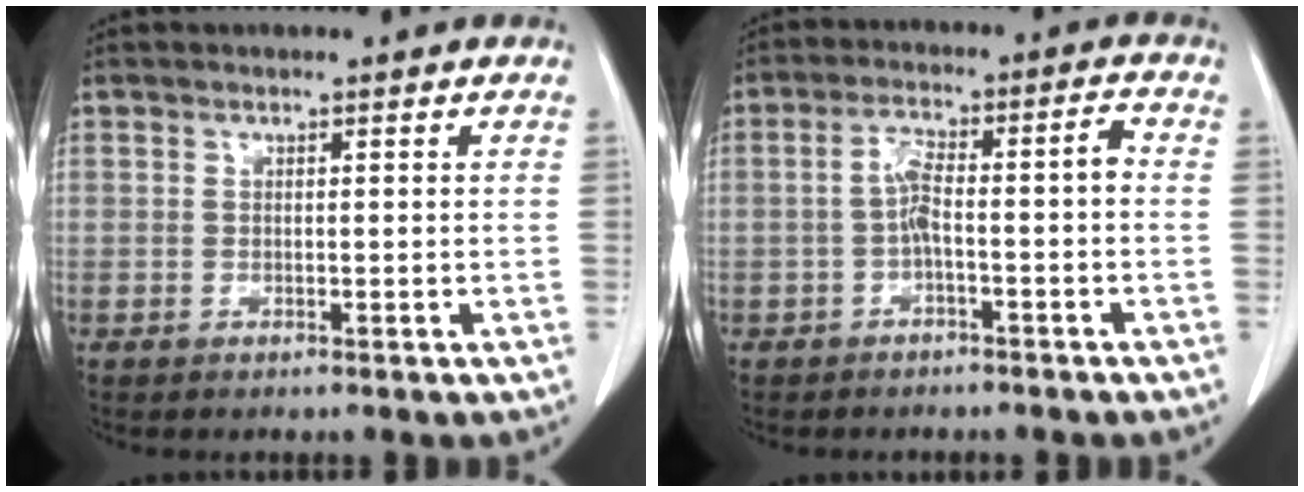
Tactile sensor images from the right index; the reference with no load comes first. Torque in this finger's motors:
{"motor_torque": [0.79, -0.42, 0.39, 0.10]}